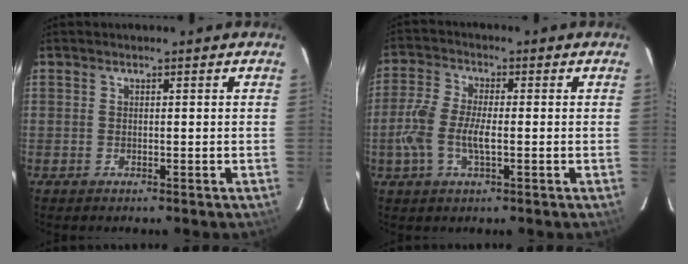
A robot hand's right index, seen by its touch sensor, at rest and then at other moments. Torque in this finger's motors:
{"motor_torque": [0.91, -0.02, 0.42, 0.14]}